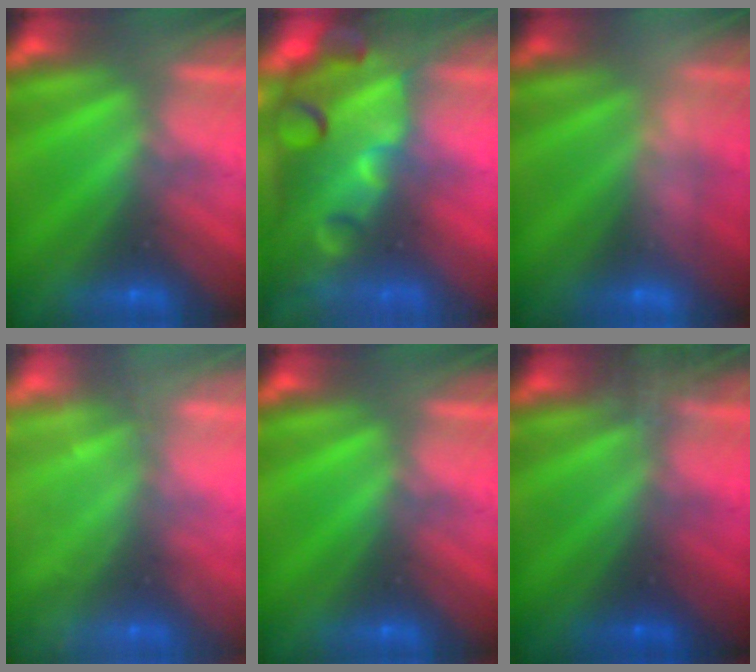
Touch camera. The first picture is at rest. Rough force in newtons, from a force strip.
{"total": 5.7}
{"total": 2.5}
{"total": 2.3}
{"total": 0.0}
{"total": 1.7}